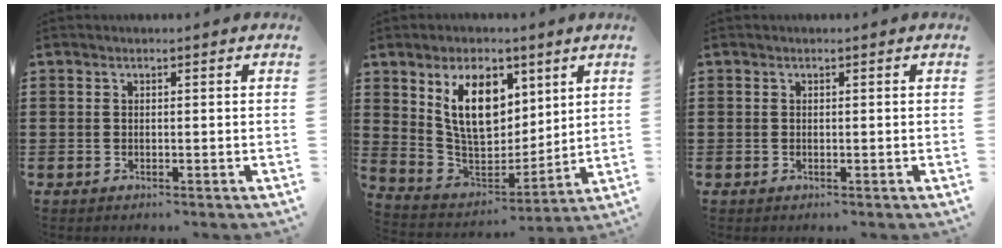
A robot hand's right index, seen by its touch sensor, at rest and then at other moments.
{"total": 12.3, "force": [5.4, 7.4, 8.3], "torque": [-0.165, 0.000, 0.101]}
{"total": 0.0}